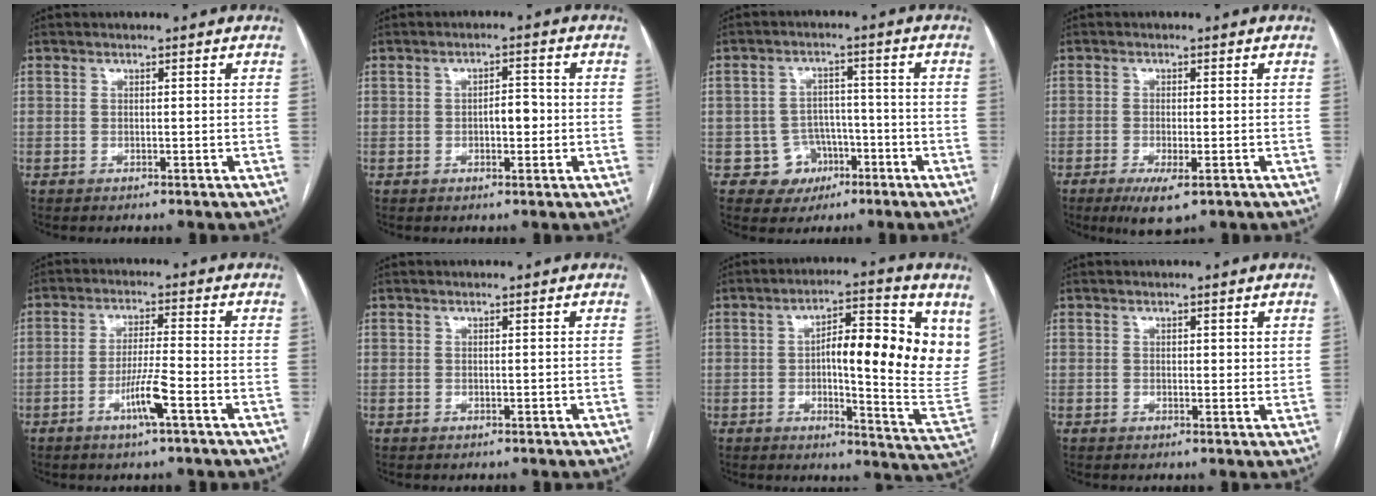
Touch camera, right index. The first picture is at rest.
{"total": 3.2, "force": [-0.4, 1.5, 2.8], "torque": [-0.038, 0.009, -0.004]}
{"total": 5.7, "force": [-2.4, 5.2, 0.2], "torque": [0.013, 0.018, -0.031]}
{"total": 5.0, "force": [-2.7, 1.2, 4.1], "torque": [-0.070, -0.010, -0.039]}
{"total": 5.7, "force": [-2.7, -0.2, 5.1], "torque": [-0.096, -0.007, -0.051]}
{"total": 0.0}
{"total": 18.3, "force": [4.7, 4.2, 17.2], "torque": [-0.204, 0.013, 0.064]}
{"total": 1.8, "force": [1.0, 1.0, 1.1], "torque": [-0.007, -0.004, 0.015]}